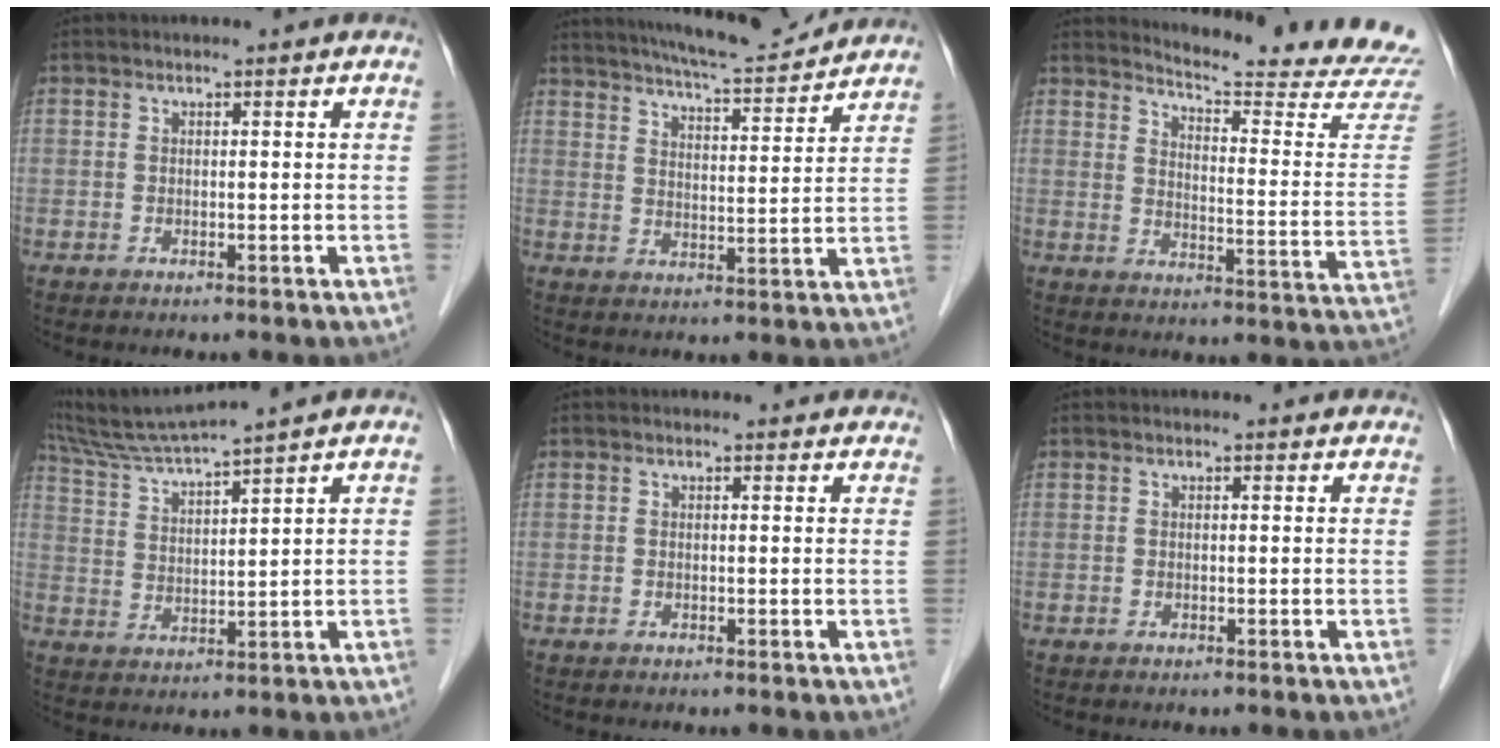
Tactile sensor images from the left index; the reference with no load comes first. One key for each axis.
{"total": 12.7, "fx": 11.9, "fy": 0.7, "fz": 4.5, "tx": -0.081, "ty": 0.000, "tz": 0.172}
{"total": 19.7, "fx": 19.3, "fy": -0.8, "fz": 3.9, "tx": -0.060, "ty": -0.142, "tz": 0.219}
{"total": 9.6, "fx": 8.8, "fy": -1.9, "fz": 3.5, "tx": -0.074, "ty": 0.013, "tz": 0.169}
{"total": 2.0, "fx": 1.8, "fy": 0.7, "fz": 0.1, "tx": -0.005, "ty": 0.003, "tz": 0.009}
{"total": 1.5, "fx": 1.4, "fy": 0.4, "fz": 0.1, "tx": -0.012, "ty": 0.005, "tz": 0.008}